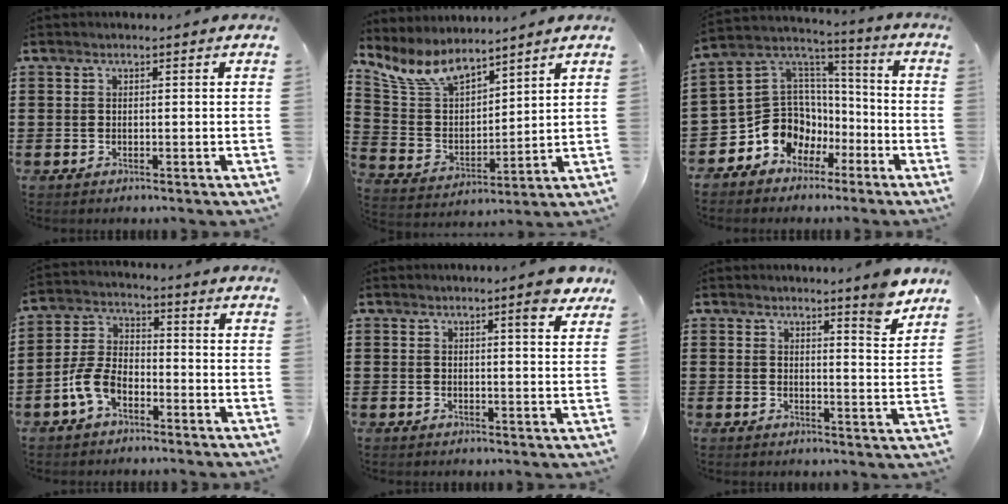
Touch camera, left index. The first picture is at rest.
{"total": 8.8, "force": [7.1, 3.2, 4.1], "torque": [-0.109, -0.022, 0.131]}
{"total": 10.5, "force": [-4.7, 9.1, 2.1], "torque": [-0.087, -0.008, -0.081]}
{"total": 6.6, "force": [-3.6, 3.6, 4.3], "torque": [-0.114, 0.004, -0.078]}
{"total": 3.6, "force": [2.7, 0.3, 2.4], "torque": [-0.038, -0.007, 0.044]}
{"total": 4.5, "force": [4.2, -0.3, 1.7], "torque": [-0.023, -0.028, 0.070]}